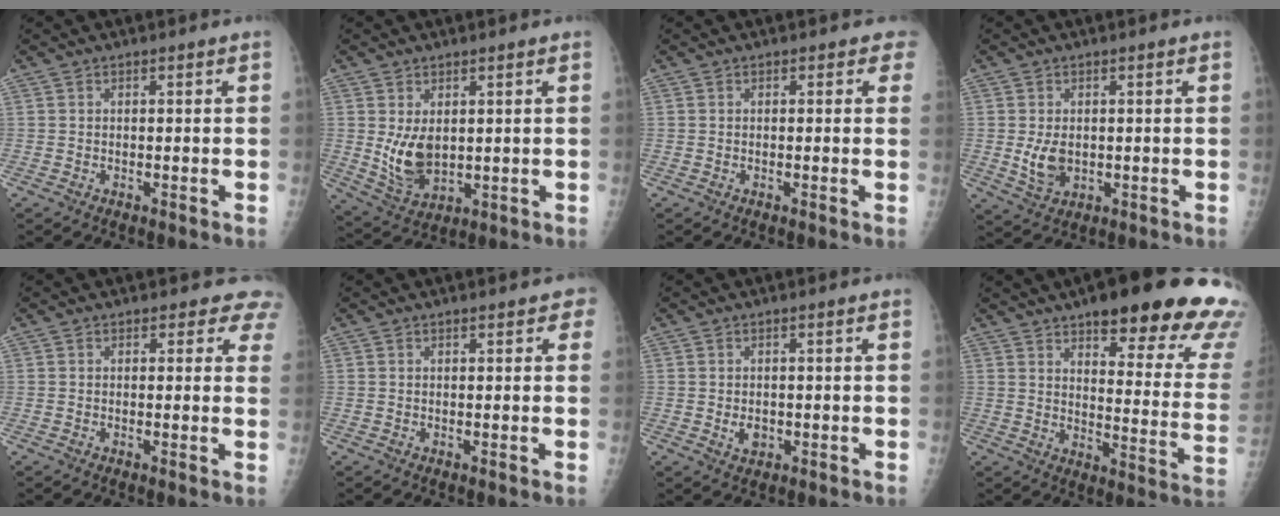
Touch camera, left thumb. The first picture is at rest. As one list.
[{"total": 7.3, "force": [1.1, 4.5, 5.7], "torque": [-0.093, -0.024, 0.039]}, {"total": 1.6, "force": [0.9, 1.1, 0.7], "torque": [0.018, -0.002, -0.003]}, {"total": 4.7, "force": [-0.1, 3.2, 3.4], "torque": [-0.054, -0.009, 0.010]}, {"total": 4.1, "force": [3.3, 2.3, 0.5], "torque": [0.032, -0.013, 0.013]}, {"total": 2.0, "force": [1.2, 1.1, 1.2], "torque": [0.004, 0.001, 0.010]}, {"total": 2.3, "force": [-0.4, 1.7, 1.4], "torque": [-0.015, 0.000, 0.001]}, {"total": 25.9, "force": [17.8, 6.4, 17.7], "torque": [-0.180, -0.072, 0.222]}]